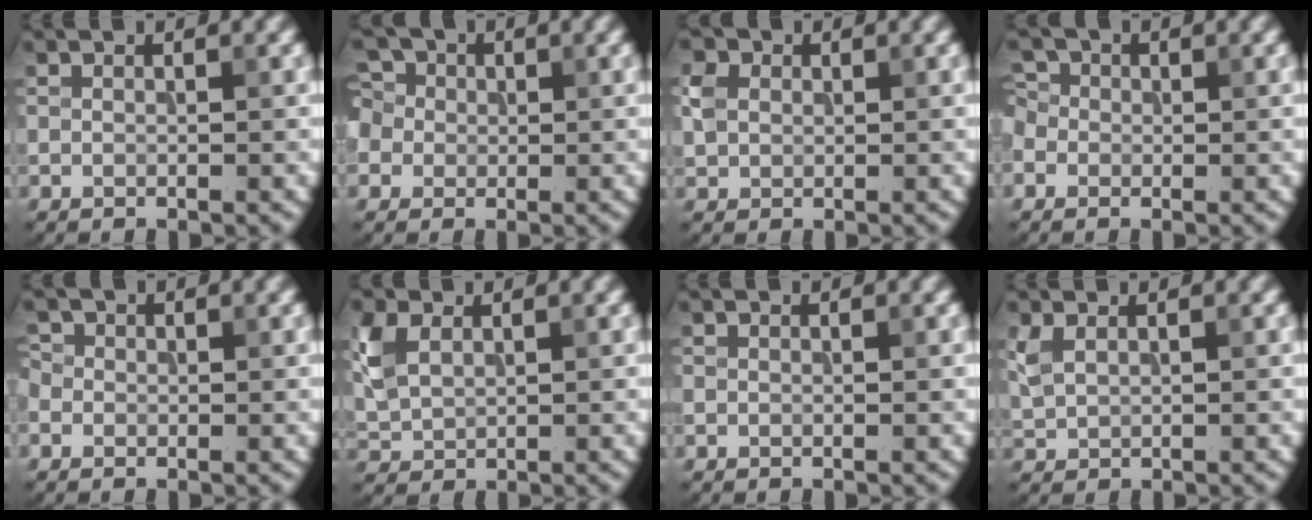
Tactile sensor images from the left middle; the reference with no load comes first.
{"total": 5.7, "force": [1.3, 4.9, 2.5], "torque": [-0.042, 0.035, -0.011]}
{"total": 2.1, "force": [0.5, 1.8, 0.9], "torque": [-0.020, 0.003, 0.007]}
{"total": 2.7, "force": [0.1, 2.4, 1.1], "torque": [-0.016, 0.018, -0.016]}
{"total": 1.6, "force": [0.1, 1.5, 0.6], "torque": [-0.011, 0.006, -0.009]}
{"total": 4.0, "force": [1.5, 2.7, 2.6], "torque": [-0.071, 0.008, 0.033]}
{"total": 0.0}
{"total": 1.8, "force": [0.9, 1.0, 1.1], "torque": [-0.031, 0.001, 0.024]}